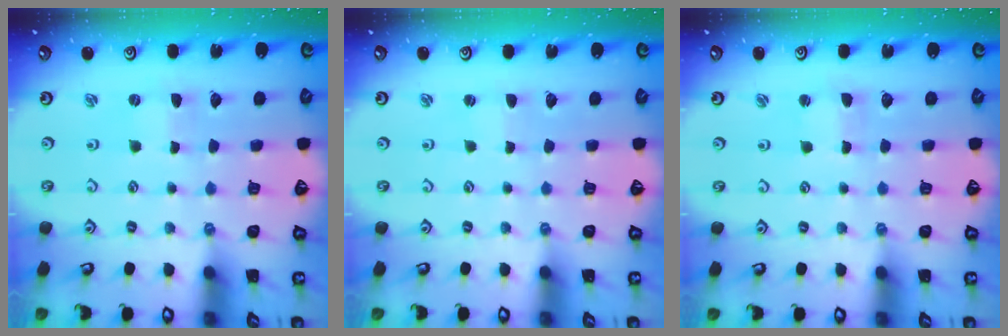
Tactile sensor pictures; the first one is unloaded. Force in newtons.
{"total": 0.9, "press": 0.9, "slide": 0.1}
{"total": 1.1, "press": 1.0, "slide": 0.2}